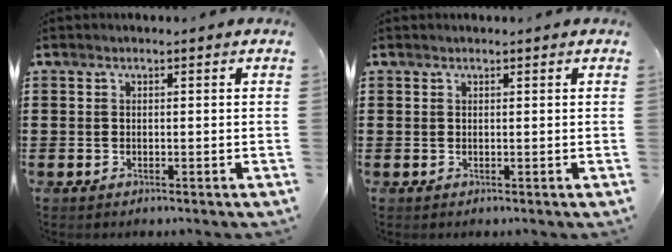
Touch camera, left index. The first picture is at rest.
{"total": 0.0}